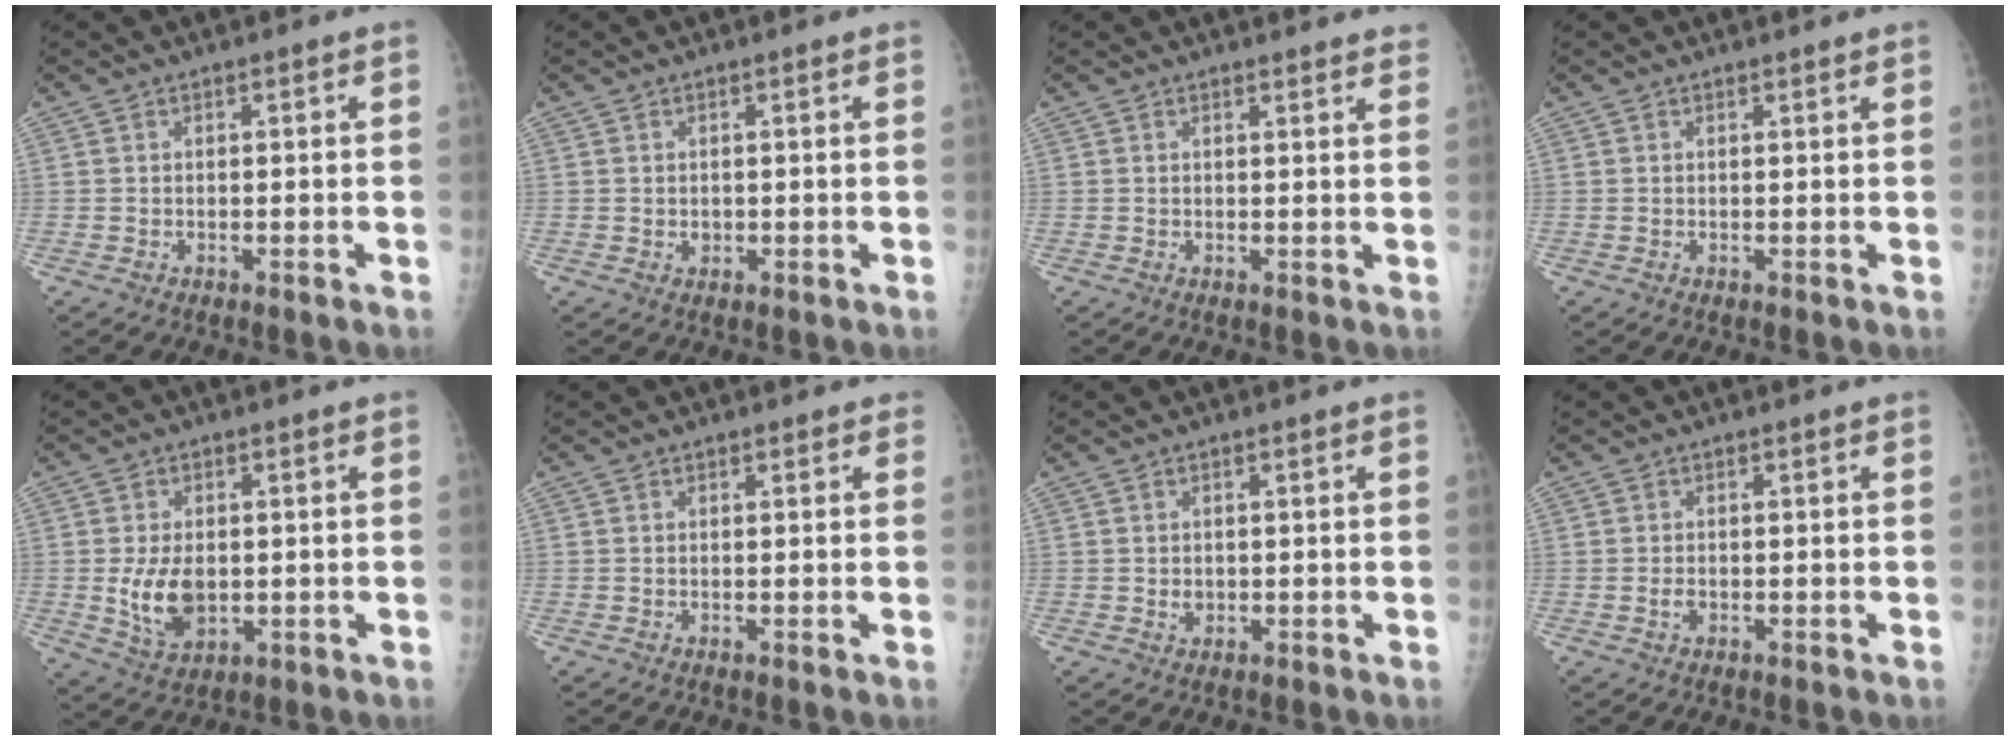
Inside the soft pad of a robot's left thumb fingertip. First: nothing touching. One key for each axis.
{"total": 0.9, "fx": 0.1, "fy": 0.8, "fz": 0.5, "tx": -0.004, "ty": 0.000, "tz": 0.003}
{"total": 3.8, "fx": 3.6, "fy": 0.7, "fz": 0.9, "tx": 0.003, "ty": -0.014, "tz": 0.028}
{"total": 0.8, "fx": 0.8, "fy": 0.0, "fz": 0.2, "tx": -0.007, "ty": -0.001, "tz": 0.010}
{"total": 8.0, "fx": -0.3, "fy": 5.1, "fz": 6.2, "tx": -0.101, "ty": -0.012, "tz": 0.007}
{"total": 0.9, "fx": 0.8, "fy": 0.5, "fz": 0.2, "tx": 0.007, "ty": -0.002, "tz": 0.005}
{"total": 1.3, "fx": 0.1, "fy": 1.1, "fz": 0.7, "tx": -0.009, "ty": 0.000, "tz": 0.005}
{"total": 1.2, "fx": -0.2, "fy": 0.8, "fz": 0.9, "tx": -0.014, "ty": 0.000, "tz": -0.003}